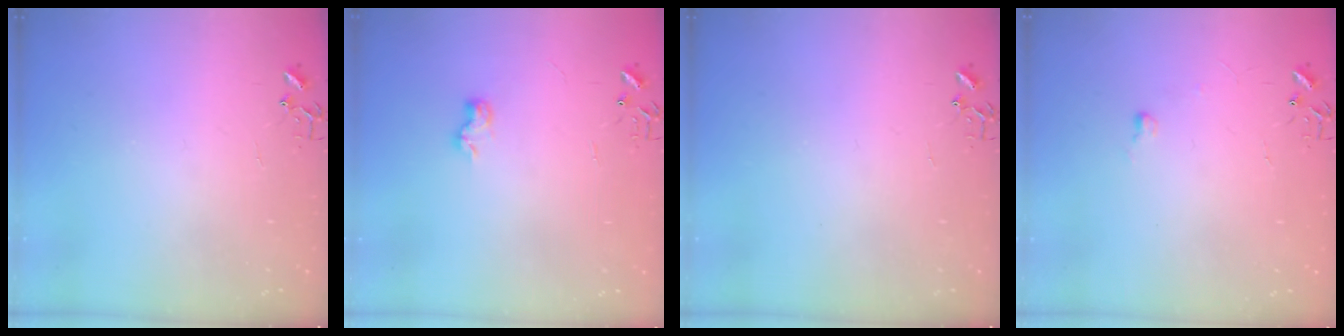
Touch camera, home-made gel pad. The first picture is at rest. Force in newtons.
{"total": 6.4, "press": 6.4, "slide": 0.3}
{"total": 0.0}
{"total": 4.0, "press": 4.0, "slide": 0.6}